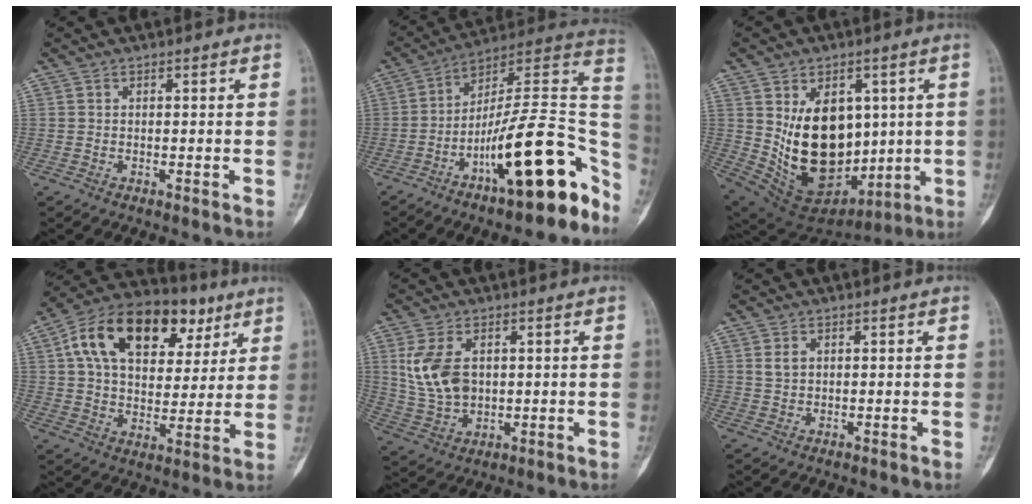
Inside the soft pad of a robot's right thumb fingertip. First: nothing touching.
{"total": 23.8, "force": [-10.3, 6.5, 20.5], "torque": [-0.241, 0.081, -0.155]}
{"total": 18.9, "force": [2.2, 12.9, 13.6], "torque": [-0.186, -0.020, 0.074]}
{"total": 23.8, "force": [10.0, 14.5, 16.1], "torque": [-0.239, 0.016, 0.158]}
{"total": 10.1, "force": [2.1, 6.6, 7.4], "torque": [-0.147, -0.004, 0.054]}
{"total": 2.0, "force": [0.7, 1.4, 1.3], "torque": [-0.023, 0.001, 0.017]}